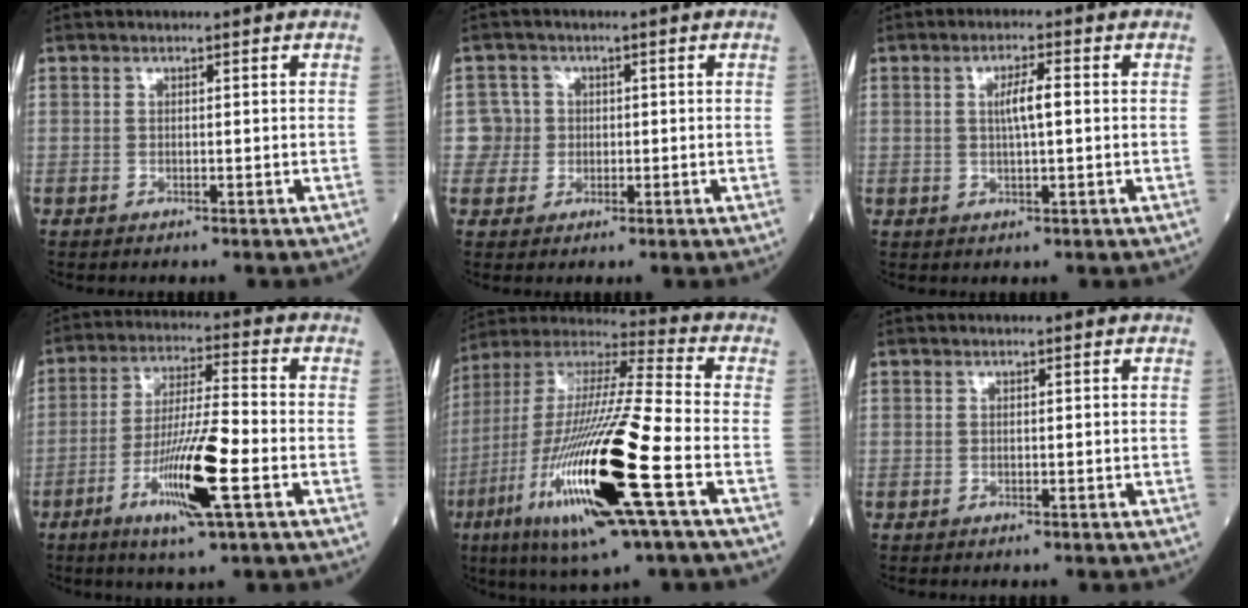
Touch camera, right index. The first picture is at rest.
{"total": 3.6, "force": [0.2, 3.6, -0.5], "torque": [0.024, 0.009, 0.002]}
{"total": 3.9, "force": [0.6, 0.6, 3.8], "torque": [-0.069, 0.003, 0.010]}
{"total": 12.0, "force": [-4.5, 0.4, 11.2], "torque": [-0.210, -0.015, -0.083]}
{"total": 25.2, "force": [-8.3, 2.4, 23.7], "torque": [-0.495, -0.039, -0.153]}
{"total": 0.0}